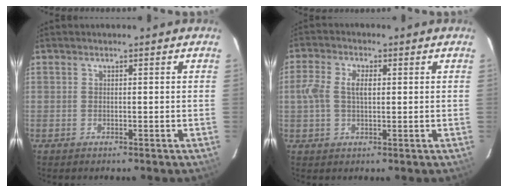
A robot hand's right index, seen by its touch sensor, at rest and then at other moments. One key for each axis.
{"total": 5.4, "fx": 0.4, "fy": 3.0, "fz": 4.5, "tx": -0.093, "ty": 0.010, "tz": 0.006}